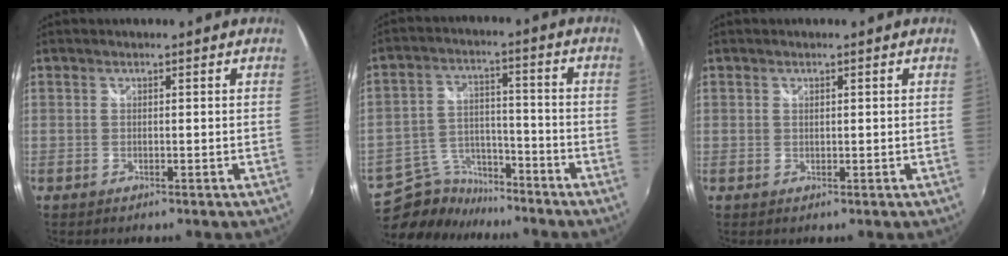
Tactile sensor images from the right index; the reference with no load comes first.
{"total": 11.7, "force": [-10.5, 4.6, 2.4], "torque": [-0.071, 0.023, -0.178]}
{"total": 0.6, "force": [0.3, 0.4, 0.3], "torque": [-0.003, 0.000, 0.006]}